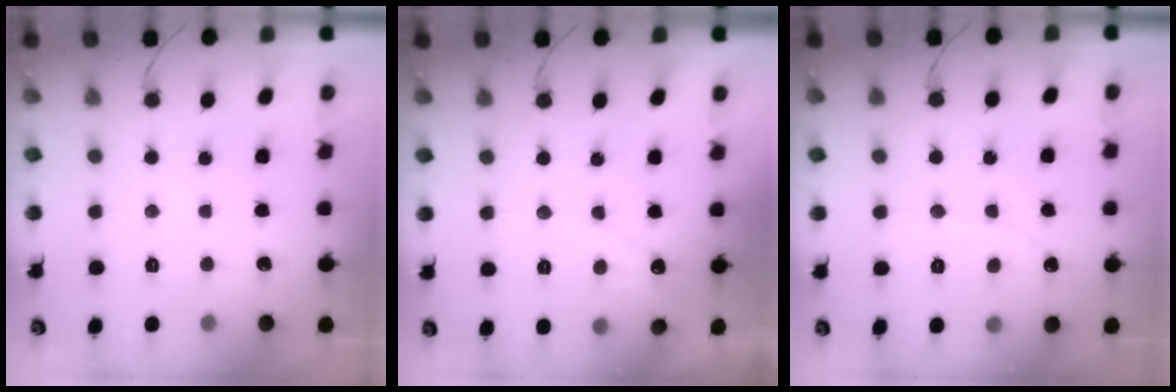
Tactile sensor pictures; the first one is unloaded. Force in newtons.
{"total": 4.5, "press": 4.5, "slide": 0.4}
{"total": 1.7, "press": 1.7, "slide": 0.1}